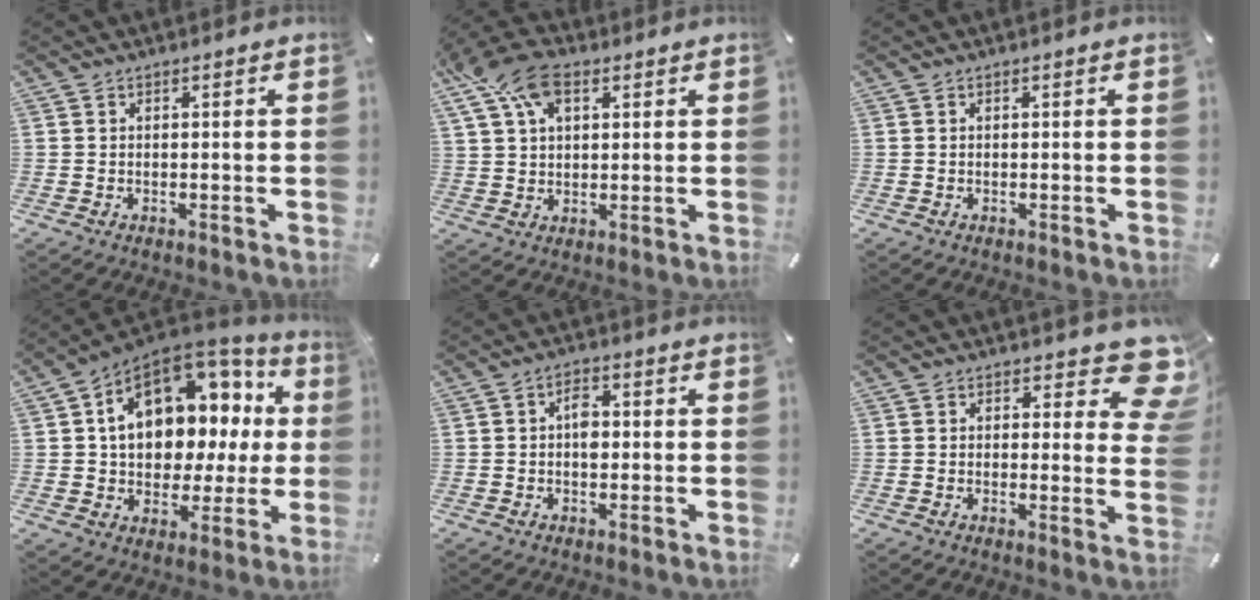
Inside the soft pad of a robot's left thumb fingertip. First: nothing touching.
{"total": 11.9, "force": [5.4, 7.3, 7.7], "torque": [-0.170, -0.004, 0.099]}
{"total": 0.0}
{"total": 16.3, "force": [4.5, 11.6, 10.5], "torque": [-0.159, -0.026, 0.085]}
{"total": 3.8, "force": [-0.1, 2.5, 2.9], "torque": [-0.039, 0.002, -0.005]}
{"total": 8.7, "force": [5.1, 4.1, 5.8], "torque": [-0.055, -0.035, 0.085]}